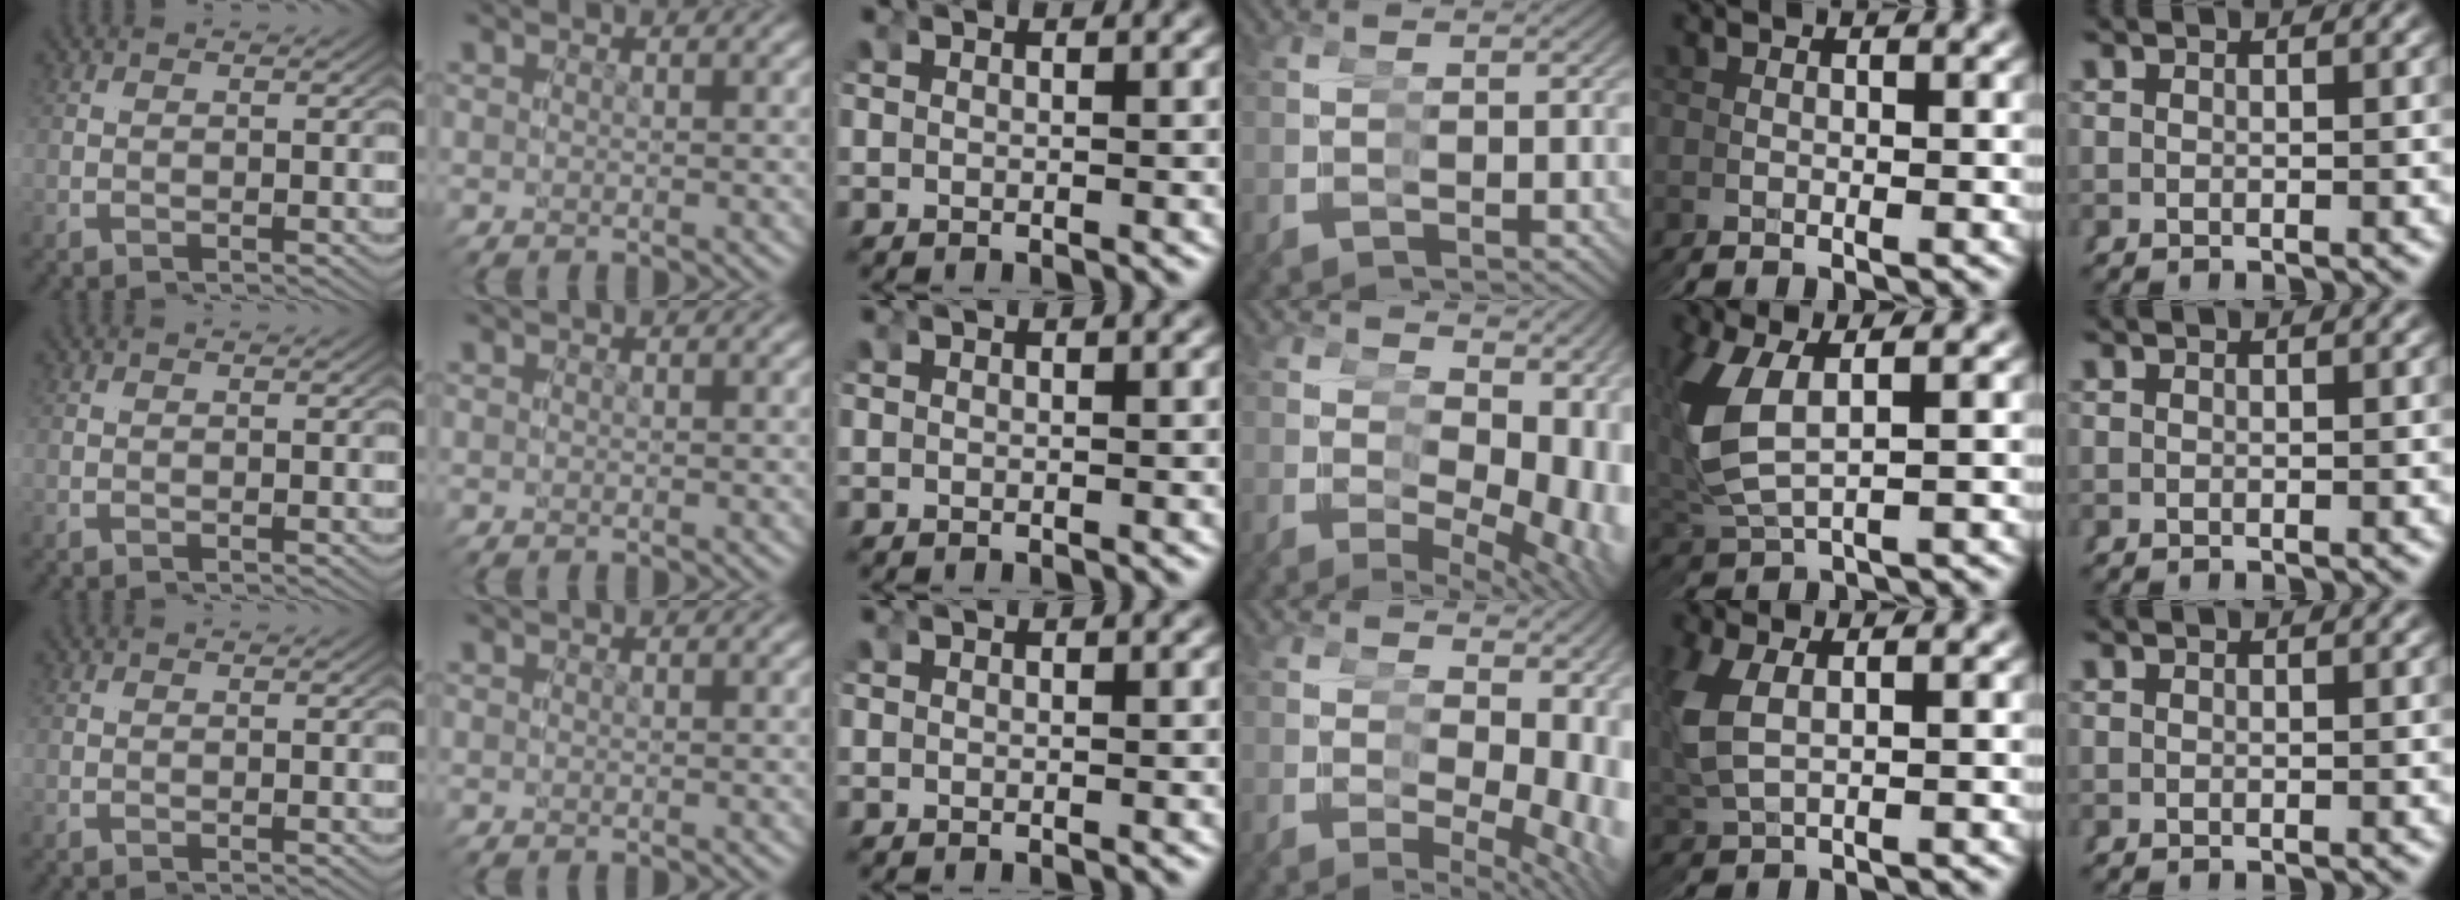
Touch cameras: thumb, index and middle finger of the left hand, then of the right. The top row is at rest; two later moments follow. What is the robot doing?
{"motion": "grasp_and_lifting", "object": "legos"}